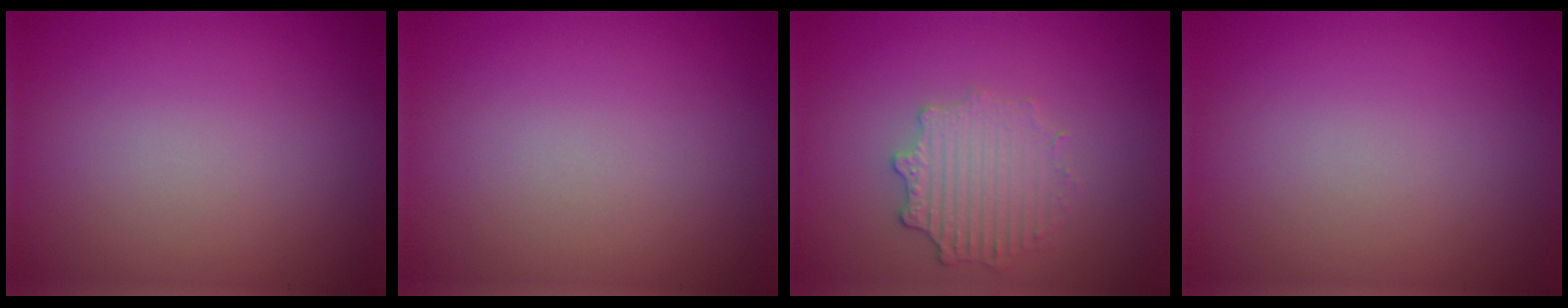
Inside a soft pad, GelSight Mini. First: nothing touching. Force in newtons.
{"total": 0.0}
{"total": 2.8, "press": 2.5, "slide": 1.4}
{"total": 0.0}